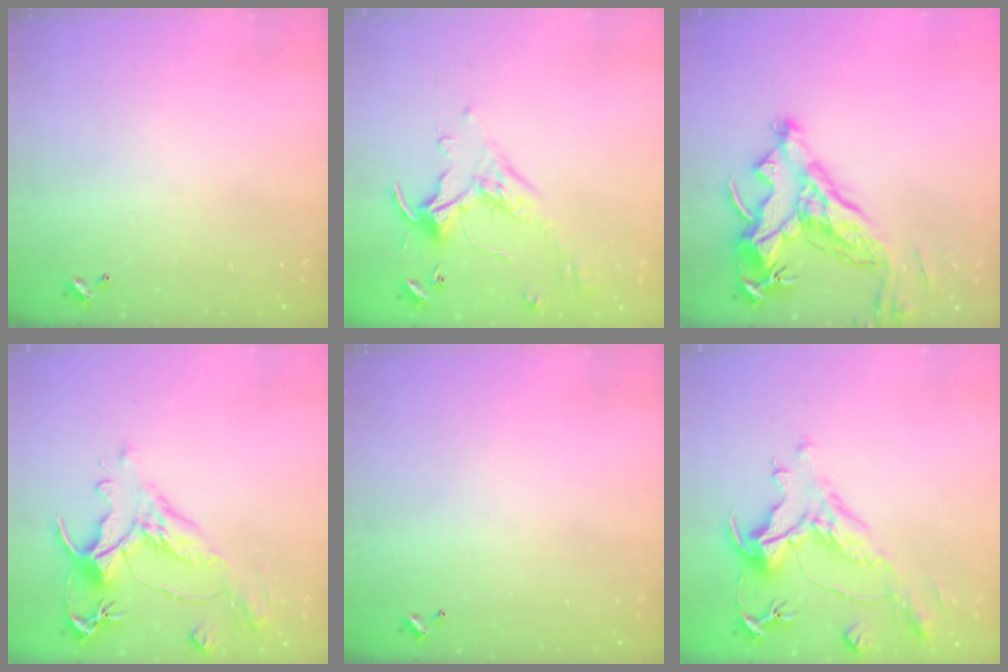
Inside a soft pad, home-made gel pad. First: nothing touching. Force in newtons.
{"total": 0.6, "press": 0.5, "slide": 0.3}
{"total": 13.5, "press": 13.3, "slide": 2.4}
{"total": 1.5, "press": 0.2, "slide": 1.5}
{"total": 0.0}
{"total": 1.9, "press": 0.8, "slide": 1.7}